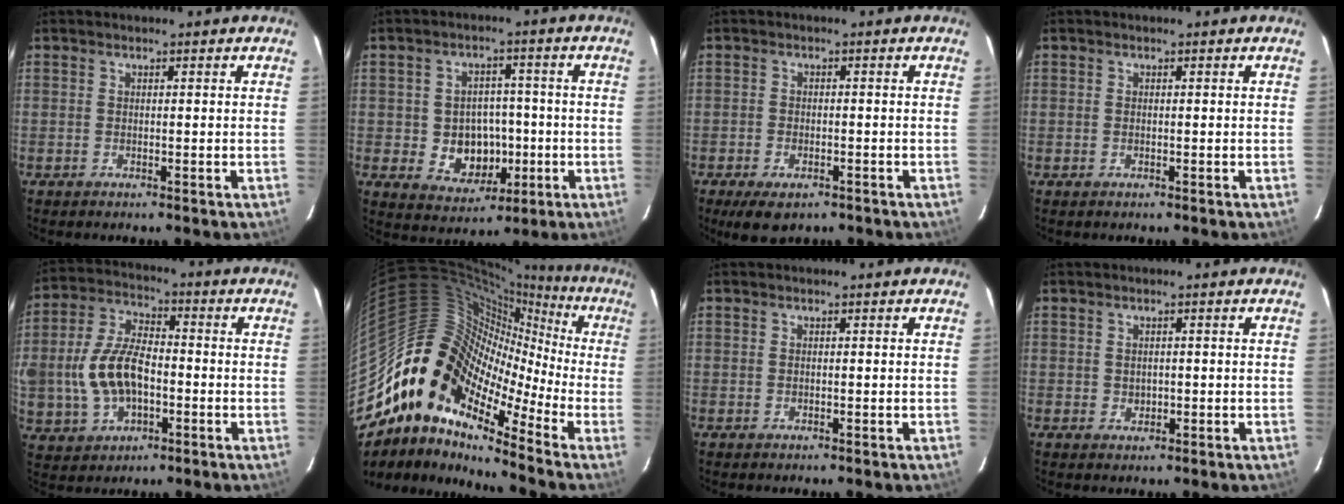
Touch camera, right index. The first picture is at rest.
{"total": 8.8, "force": [-1.8, 7.4, 4.2], "torque": [-0.094, 0.007, -0.009]}
{"total": 6.3, "force": [-4.3, 3.0, 3.5], "torque": [-0.084, -0.019, -0.068]}
{"total": 0.0}
{"total": 15.3, "force": [-2.5, 9.7, 11.5], "torque": [-0.253, 0.012, -0.033]}
{"total": 12.9, "force": [-5.9, 8.0, 8.2], "torque": [-0.104, 0.017, -0.136]}
{"total": 0.0}
{"total": 1.4, "force": [0.0, 1.3, 0.5], "torque": [-0.005, 0.001, 0.004]}